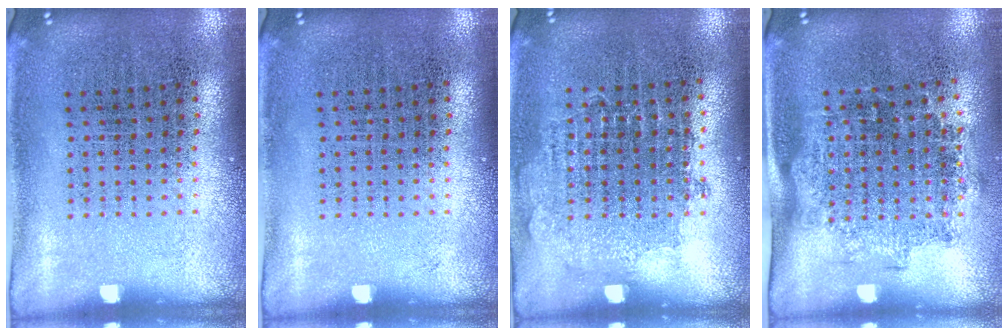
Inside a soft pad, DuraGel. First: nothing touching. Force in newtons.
{"total": 0.0}
{"total": 0.7, "press": 0.7, "slide": 0.3}
{"total": 1.4, "press": 1.1, "slide": 0.8}